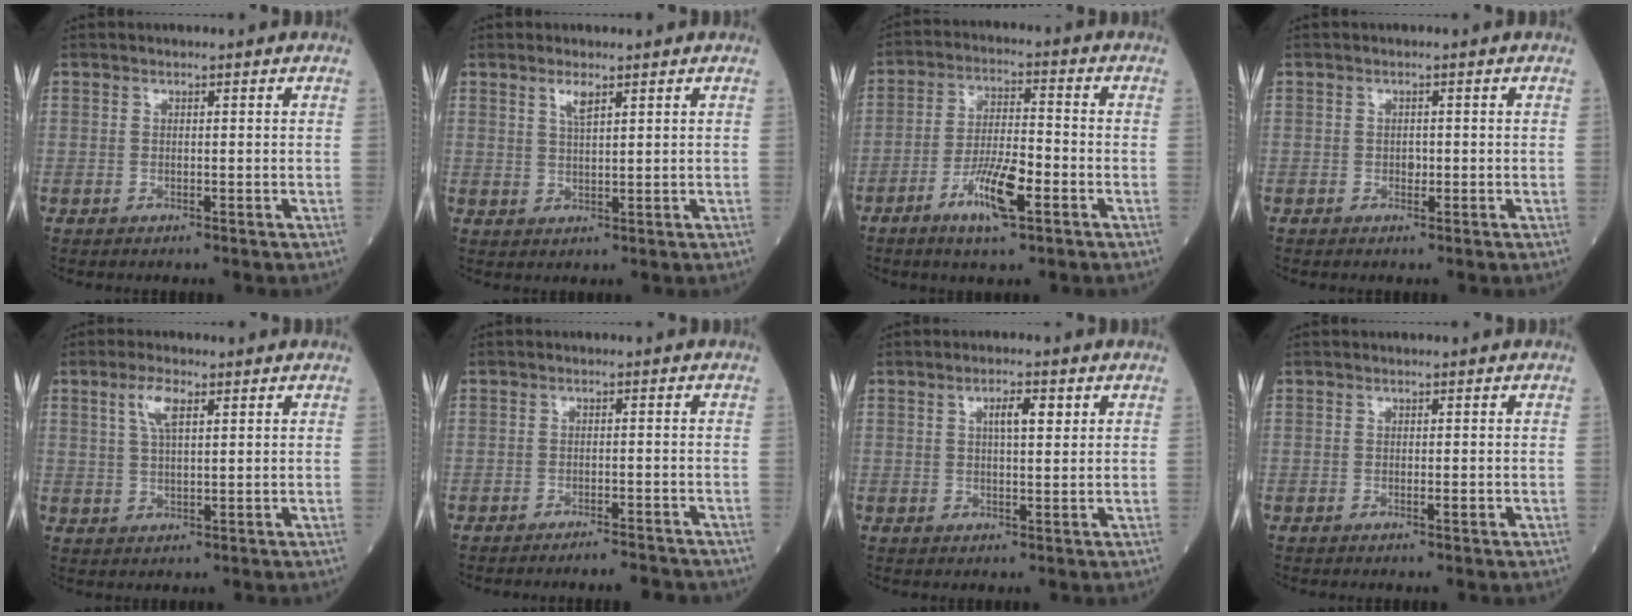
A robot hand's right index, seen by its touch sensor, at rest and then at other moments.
{"total": 2.4, "force": [1.5, 0.3, 1.9], "torque": [-0.041, -0.001, 0.031]}
{"total": 8.7, "force": [-4.0, 1.5, 7.5], "torque": [-0.145, -0.006, -0.071]}
{"total": 0.9, "force": [-0.2, 0.6, 0.6], "torque": [-0.011, 0.001, -0.002]}
{"total": 4.4, "force": [2.1, 1.2, 3.7], "torque": [-0.080, 0.006, 0.045]}
{"total": 4.9, "force": [-4.6, 0.5, 1.4], "torque": [-0.009, -0.004, -0.067]}
{"total": 3.7, "force": [1.3, 1.4, 3.2], "torque": [-0.054, 0.006, 0.021]}
{"total": 1.0, "force": [-0.2, 0.0, 0.9], "torque": [-0.017, -0.002, -0.001]}